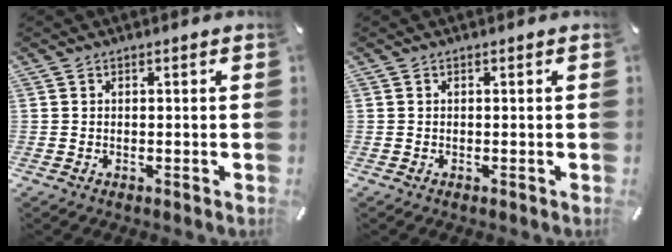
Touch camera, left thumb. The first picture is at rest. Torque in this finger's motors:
{"motor_torque": [0.00, 0.00, 0.00, 0.00, 0.00]}